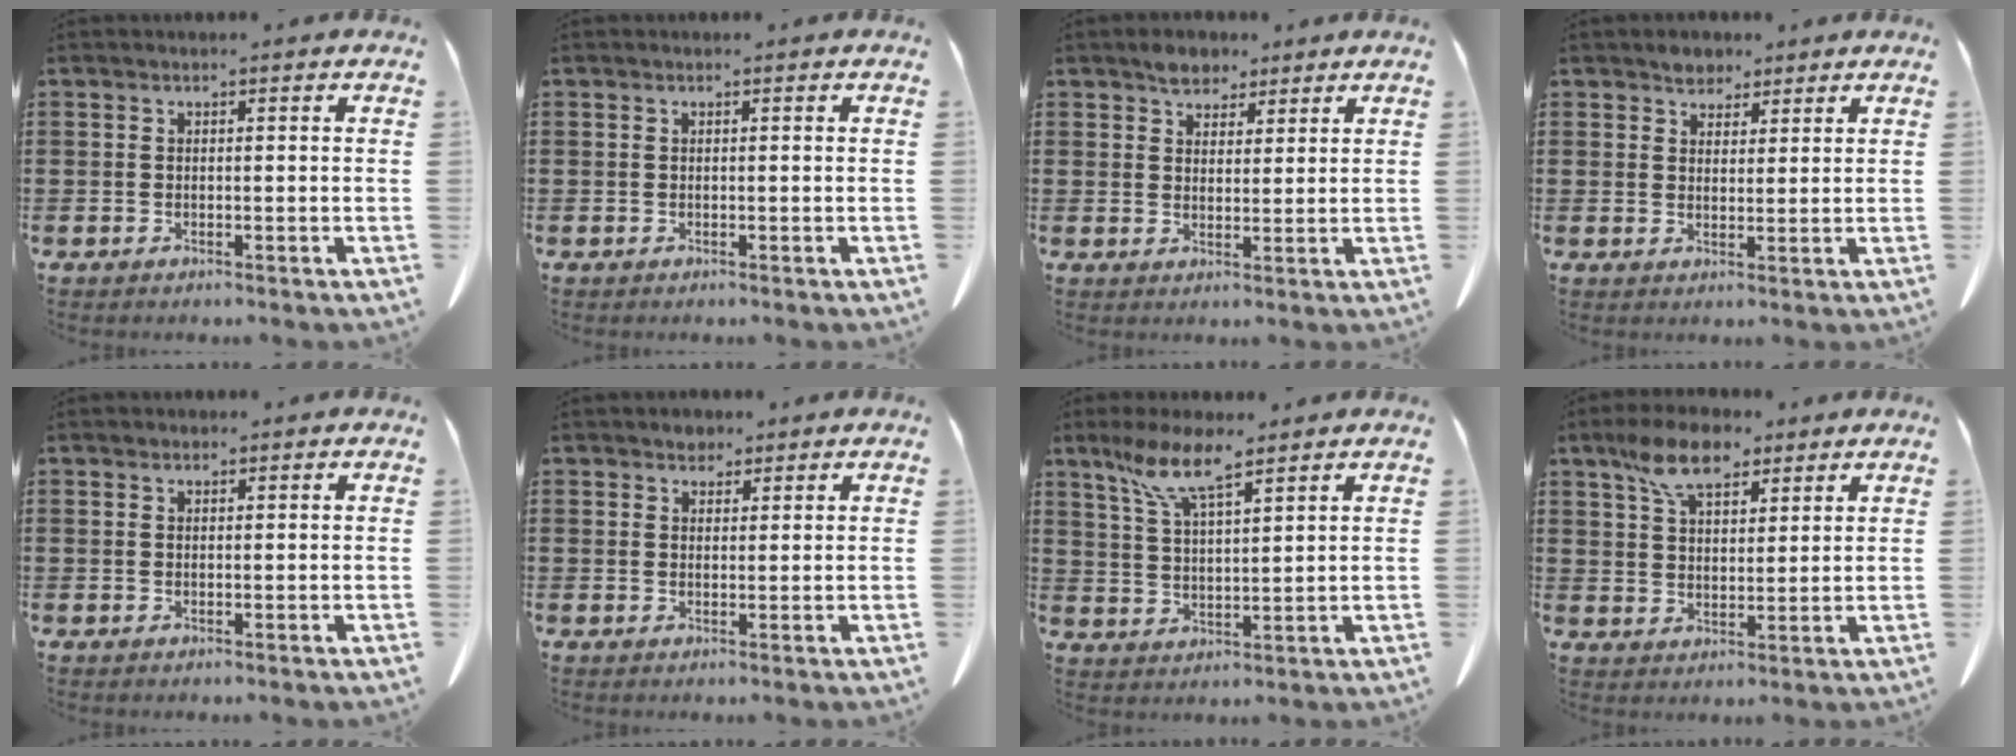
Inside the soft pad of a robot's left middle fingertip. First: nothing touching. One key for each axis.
{"total": 0.0}
{"total": 3.8, "fx": 3.1, "fy": 1.9, "fz": 0.8, "tx": -0.018, "ty": 0.004, "tz": 0.060}
{"total": 2.9, "fx": 2.5, "fy": 1.5, "fz": 0.3, "tx": -0.015, "ty": 0.006, "tz": 0.050}
{"total": 0.6, "fx": 0.5, "fy": 0.2, "fz": 0.1, "tx": -0.005, "ty": -0.001, "tz": 0.012}
{"total": 2.0, "fx": 1.8, "fy": 0.8, "fz": 0.1, "tx": -0.007, "ty": 0.003, "tz": 0.037}
{"total": 7.8, "fx": 5.6, "fy": 1.4, "fz": 5.3, "tx": -0.119, "ty": -0.009, "tz": 0.101}
{"total": 8.6, "fx": 6.0, "fy": 3.6, "fz": 4.9, "tx": -0.107, "ty": -0.002, "tz": 0.112}